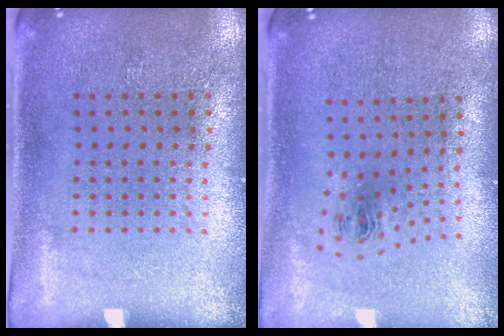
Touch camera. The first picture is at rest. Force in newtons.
{"total": 1.0, "press": 0.4, "slide": 0.9}